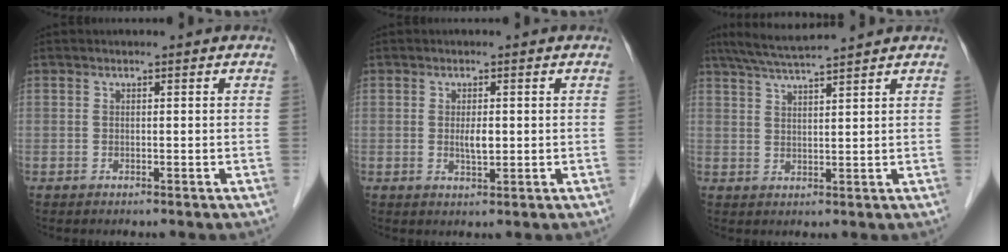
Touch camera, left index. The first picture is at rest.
{"total": 1.8, "force": [0.1, 0.6, 1.6], "torque": [-0.030, -0.002, 0.003]}
{"total": 7.5, "force": [6.6, -0.8, 3.4], "torque": [-0.064, 0.022, 0.113]}